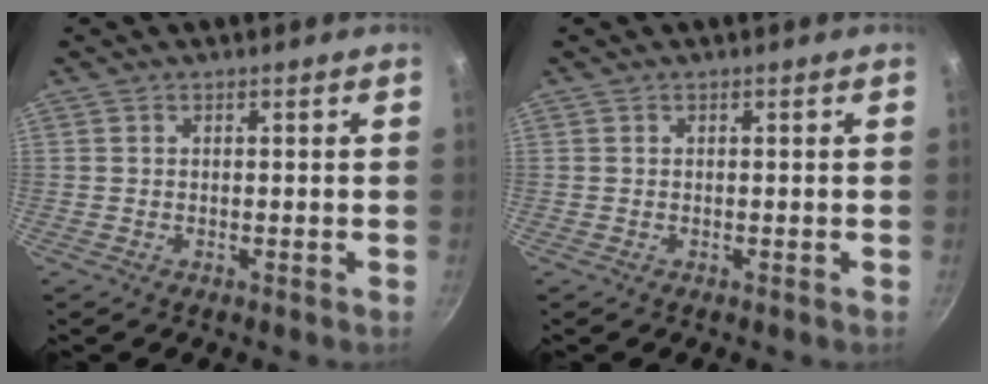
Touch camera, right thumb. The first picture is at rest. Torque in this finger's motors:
{"motor_torque": [-0.26, 0.06, -0.21, -0.10, -0.02]}